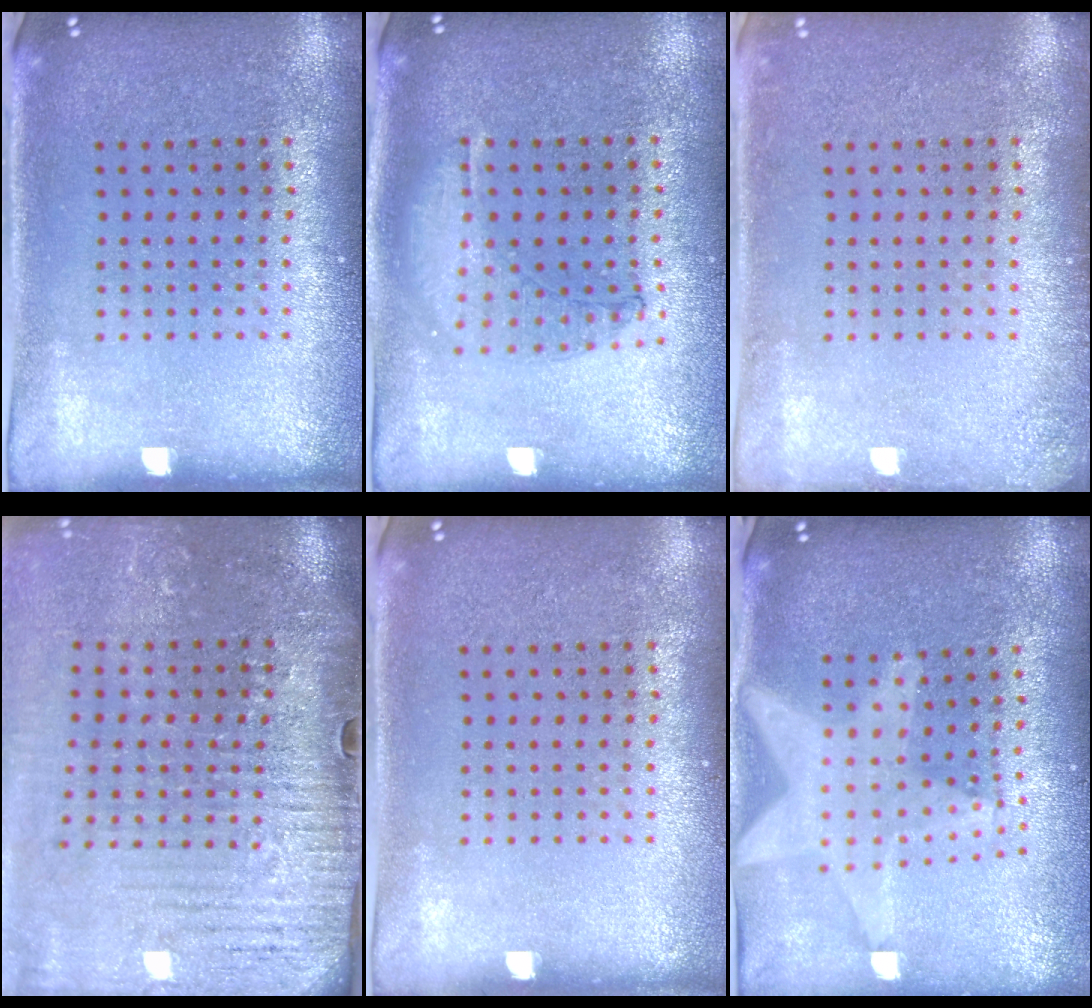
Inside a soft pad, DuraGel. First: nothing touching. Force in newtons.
{"total": 0.9, "press": 0.9, "slide": 0.2}
{"total": 1.1, "press": 1.1, "slide": 0.1}
{"total": 4.3, "press": 3.7, "slide": 2.2}
{"total": 0.0}
{"total": 2.1, "press": 1.7, "slide": 1.1}